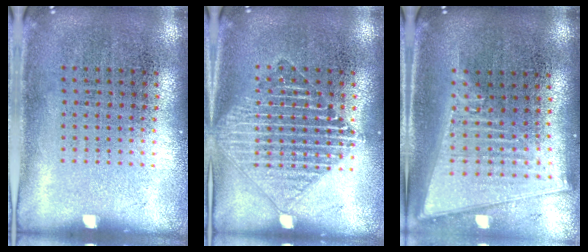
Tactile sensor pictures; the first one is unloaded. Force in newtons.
{"total": 1.7, "press": 1.7, "slide": 0.2}
{"total": 2.2, "press": 1.8, "slide": 1.2}